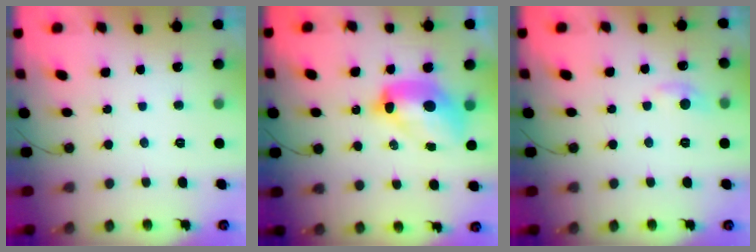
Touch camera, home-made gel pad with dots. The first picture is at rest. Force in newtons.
{"total": 11.3, "press": 11.2, "slide": 1.1}
{"total": 5.9, "press": 5.8, "slide": 0.8}